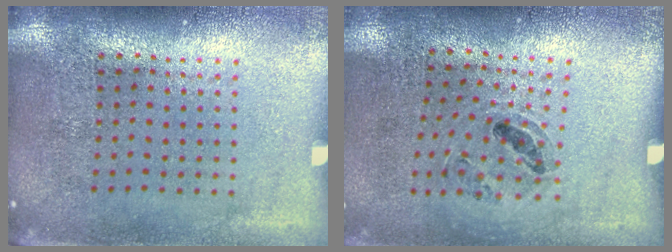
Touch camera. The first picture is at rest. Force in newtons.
{"total": 1.0, "press": 0.9, "slide": 0.5}